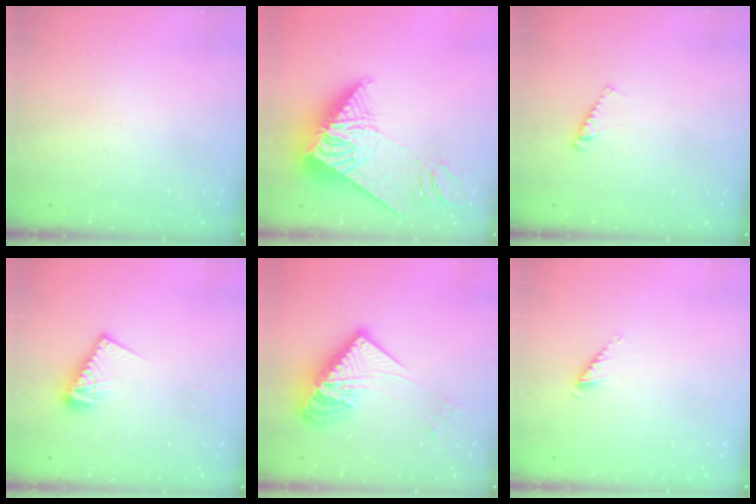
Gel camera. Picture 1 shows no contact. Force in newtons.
{"total": 13.8, "press": 13.8, "slide": 1.3}
{"total": 3.4, "press": 3.4, "slide": 0.2}
{"total": 9.1, "press": 9.1, "slide": 0.9}
{"total": 16.8, "press": 16.8, "slide": 1.5}
{"total": 2.6, "press": 2.6, "slide": 0.4}